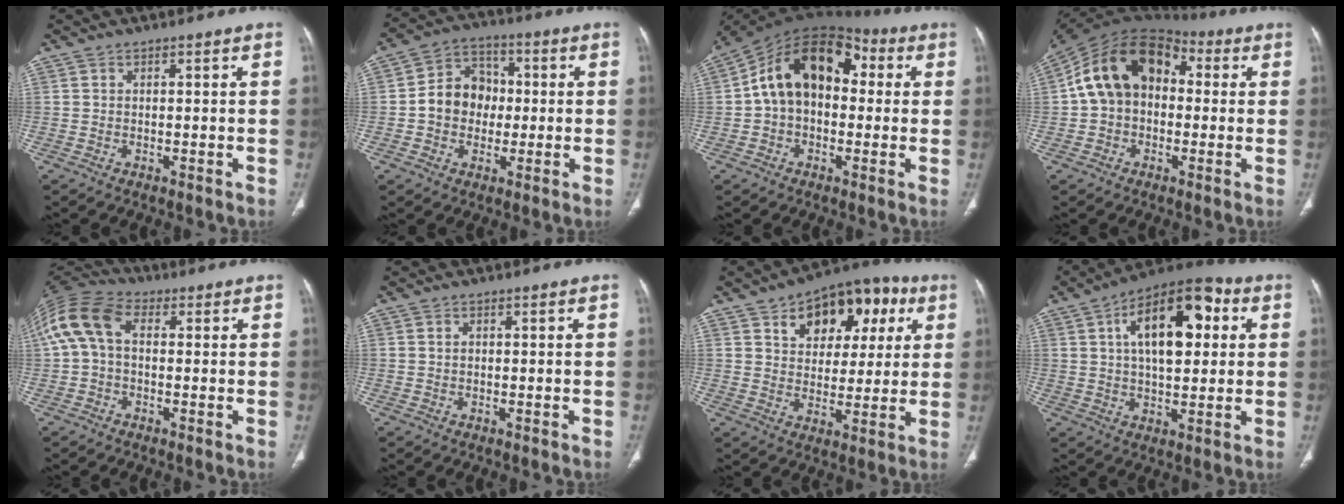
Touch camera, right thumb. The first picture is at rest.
{"total": 10.2, "force": [-0.5, 8.7, 5.4], "torque": [-0.057, 0.027, -0.018]}
{"total": 16.7, "force": [1.8, 11.3, 12.1], "torque": [-0.173, 0.050, 0.018]}
{"total": 15.5, "force": [1.5, 11.3, 10.6], "torque": [-0.162, 0.047, 0.012]}
{"total": 12.0, "force": [1.4, 7.9, 8.9], "torque": [-0.188, 0.037, 0.017]}
{"total": 0.6, "force": [0.1, 0.4, 0.4], "torque": [-0.008, 0.002, 0.001]}
{"total": 17.1, "force": [7.3, 10.7, 11.1], "torque": [-0.099, 0.004, 0.107]}
{"total": 17.7, "force": [4.6, 8.9, 14.6], "torque": [-0.201, 0.016, 0.062]}